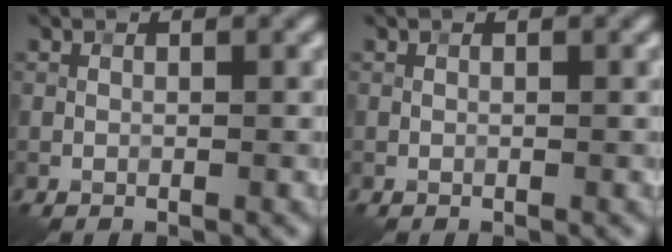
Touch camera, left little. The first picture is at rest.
{"total": 0.0}